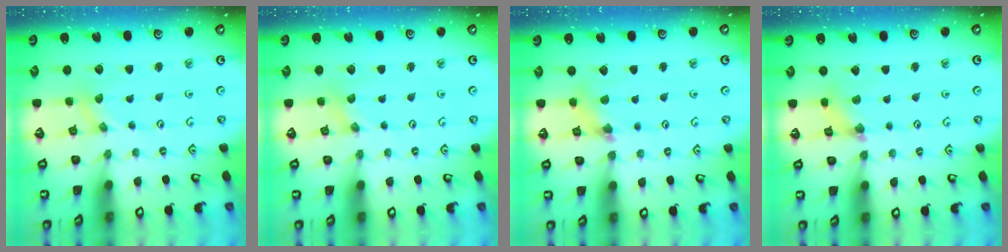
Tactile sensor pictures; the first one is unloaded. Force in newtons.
{"total": 0.0}
{"total": 5.4, "press": 5.4, "slide": 0.4}
{"total": 2.5, "press": 2.4, "slide": 0.4}